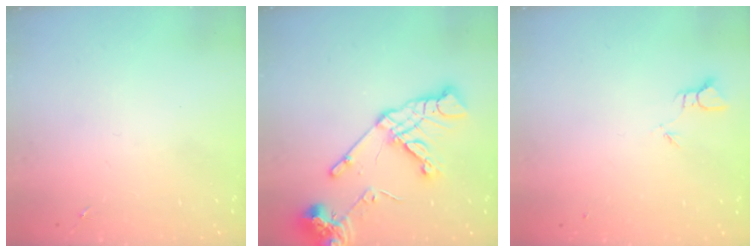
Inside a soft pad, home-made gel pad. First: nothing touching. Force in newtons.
{"total": 16.3, "press": 16.2, "slide": 2.1}
{"total": 1.9, "press": 1.9, "slide": 0.1}